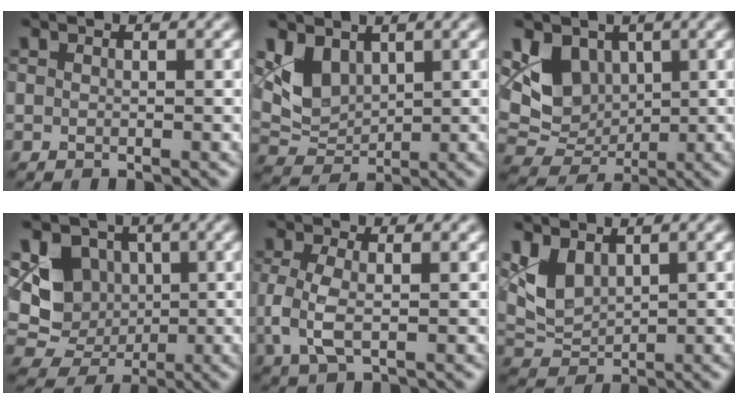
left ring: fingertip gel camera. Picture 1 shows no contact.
{"total": 3.6, "force": [1.9, 2.4, 1.9], "torque": [-0.043, -0.010, 0.040]}
{"total": 5.4, "force": [1.4, 4.3, 3.0], "torque": [-0.052, -0.011, 0.027]}
{"total": 6.6, "force": [1.0, 5.8, 3.1], "torque": [-0.041, -0.005, 0.007]}
{"total": 3.5, "force": [-0.1, 1.5, 3.2], "torque": [-0.082, -0.003, -0.005]}
{"total": 3.2, "force": [1.8, 1.9, 2.0], "torque": [-0.046, -0.006, 0.039]}